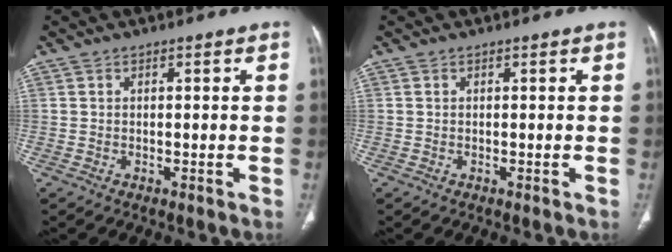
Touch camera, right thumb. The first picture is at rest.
{"total": 0.0}